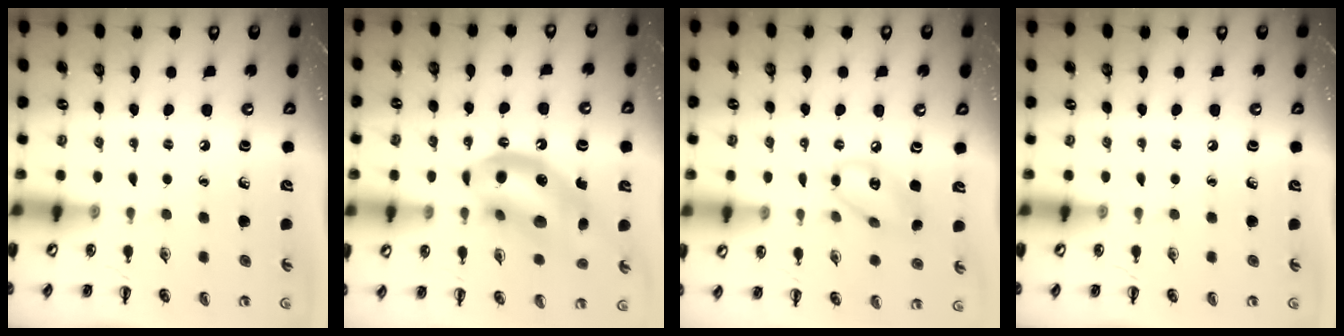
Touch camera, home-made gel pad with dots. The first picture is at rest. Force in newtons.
{"total": 14.7, "press": 14.2, "slide": 3.6}
{"total": 8.9, "press": 8.7, "slide": 1.6}
{"total": 0.0}